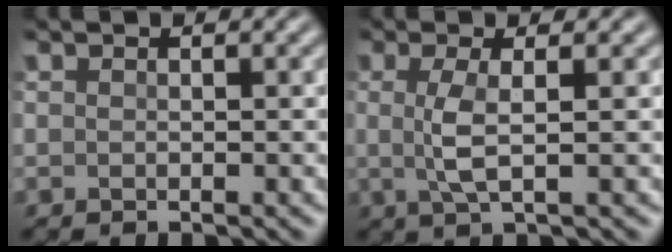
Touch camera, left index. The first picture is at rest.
{"total": 2.7, "force": [0.0, 0.2, 2.7], "torque": [-0.063, 0.001, 0.000]}